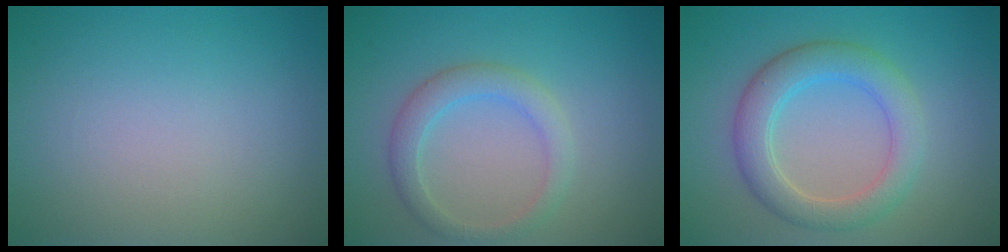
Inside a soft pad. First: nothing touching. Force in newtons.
{"total": 2.7, "press": 2.7, "slide": 0.0}
{"total": 4.5, "press": 4.5, "slide": 0.3}